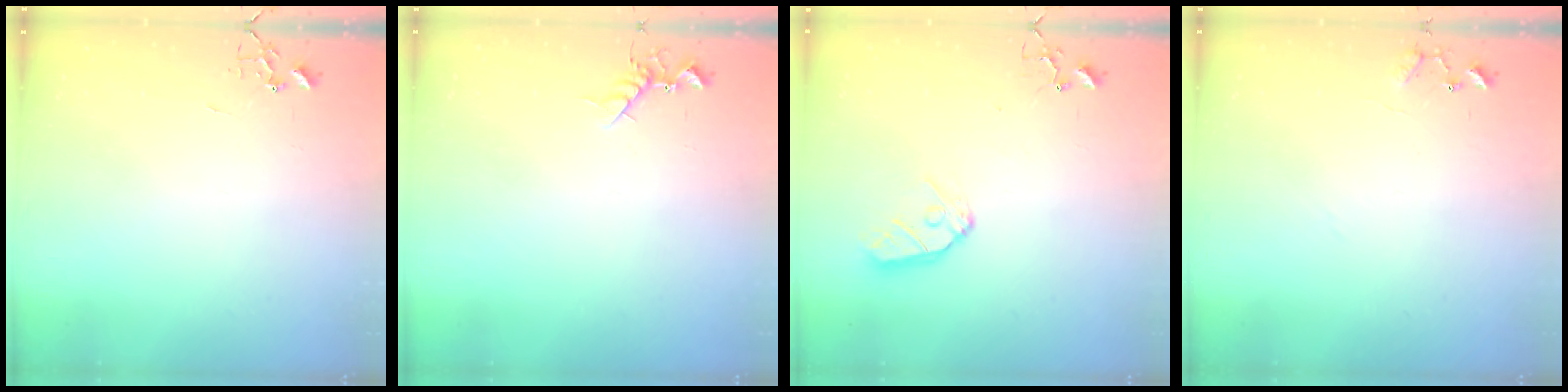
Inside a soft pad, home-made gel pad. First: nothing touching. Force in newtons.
{"total": 7.0, "press": 6.9, "slide": 1.1}
{"total": 9.7, "press": 9.7, "slide": 0.9}
{"total": 8.6, "press": 8.6, "slide": 0.5}